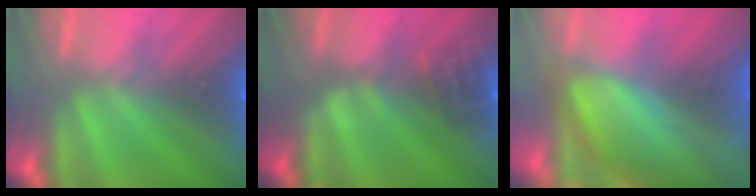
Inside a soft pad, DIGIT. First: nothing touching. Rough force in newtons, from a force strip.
{"total": 2.8}
{"total": 7.5}